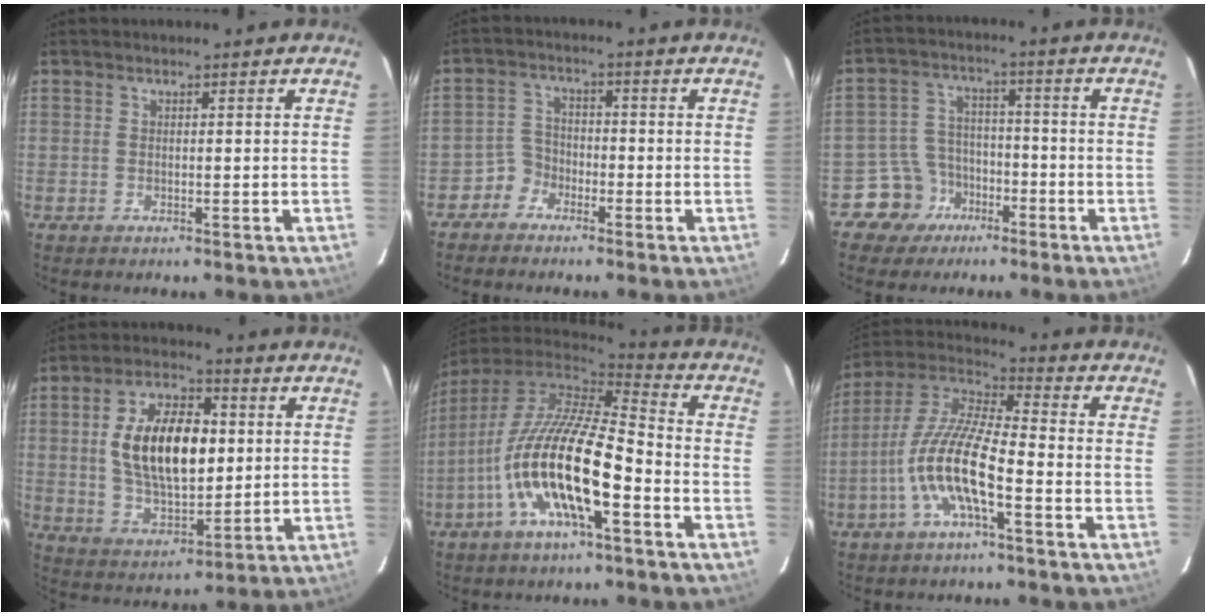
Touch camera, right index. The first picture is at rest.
{"total": 3.8, "force": [-2.8, 2.6, -0.1], "torque": [-0.001, 0.021, -0.057]}
{"total": 7.6, "force": [-4.7, 6.0, 0.2], "torque": [-0.026, 0.032, -0.077]}
{"total": 16.3, "force": [2.1, 8.5, 13.8], "torque": [-0.249, 0.015, 0.047]}
{"total": 18.1, "force": [-7.0, 4.5, 16.1], "torque": [-0.301, -0.026, -0.138]}
{"total": 12.7, "force": [-4.9, 2.6, 11.4], "torque": [-0.234, 0.002, -0.100]}